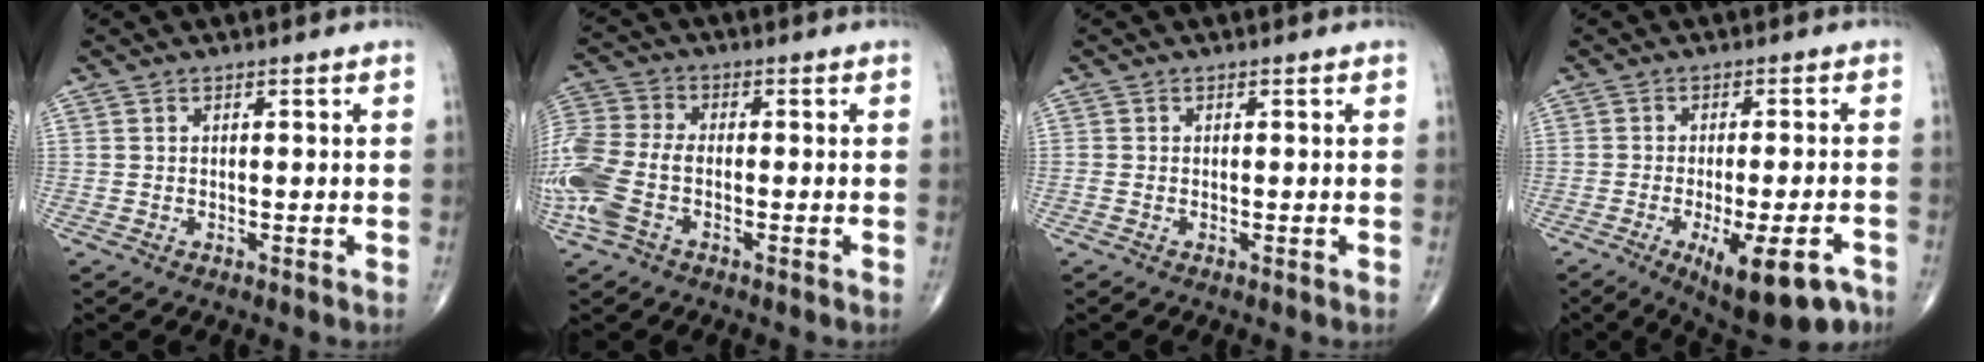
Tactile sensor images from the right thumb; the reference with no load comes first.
{"total": 14.3, "force": [-3.8, 8.7, 10.7], "torque": [-0.285, 0.013, -0.077]}
{"total": 0.6, "force": [-0.2, 0.4, 0.4], "torque": [-0.011, -0.001, -0.003]}
{"total": 13.8, "force": [-7.3, 4.6, 10.8], "torque": [-0.124, 0.015, -0.095]}